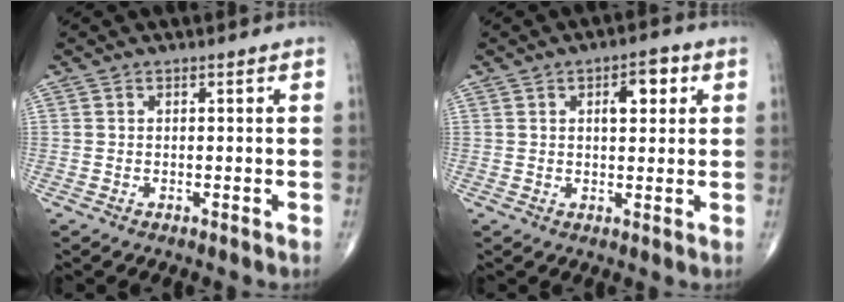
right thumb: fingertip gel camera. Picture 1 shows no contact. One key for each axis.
{"total": 5.7, "fx": 1.9, "fy": 2.7, "fz": 4.6, "tx": -0.053, "ty": 0.000, "tz": 0.026}